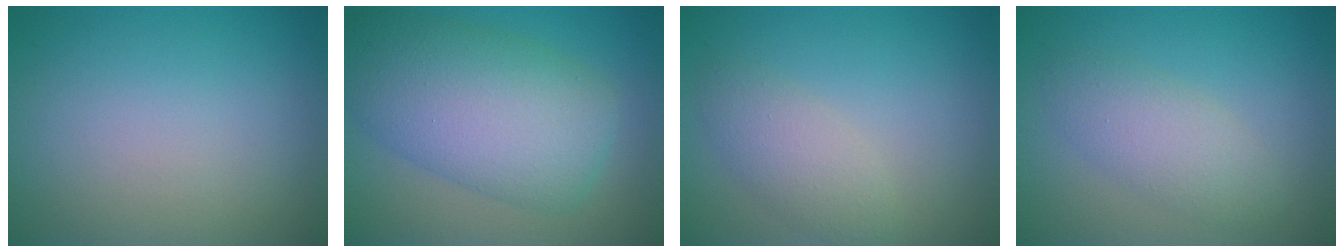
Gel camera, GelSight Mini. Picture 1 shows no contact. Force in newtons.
{"total": 9.8, "press": 9.8, "slide": 0.2}
{"total": 2.8, "press": 2.8, "slide": 0.1}
{"total": 3.2, "press": 3.2, "slide": 0.1}